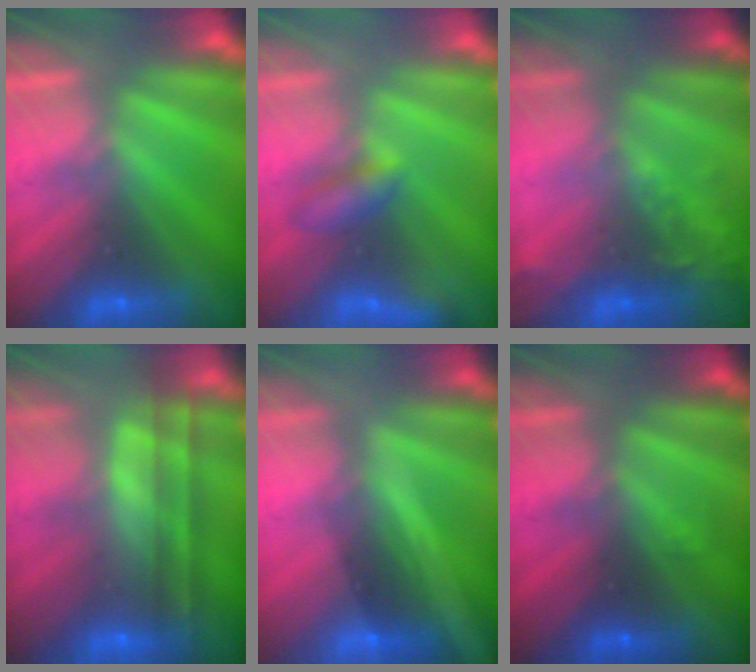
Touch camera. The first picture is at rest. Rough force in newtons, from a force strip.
{"total": 2.1}
{"total": 2.1}
{"total": 9.0}
{"total": 2.1}
{"total": 1.6}